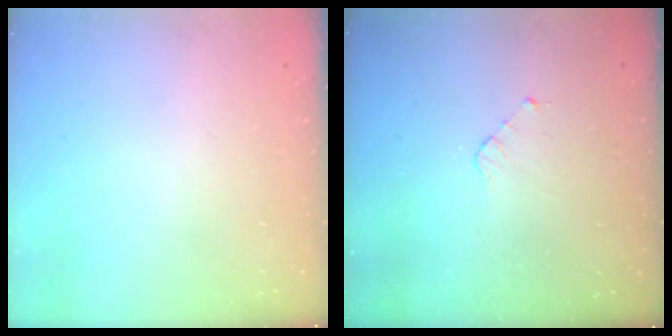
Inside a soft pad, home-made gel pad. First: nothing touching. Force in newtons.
{"total": 3.6, "press": 3.5, "slide": 0.3}